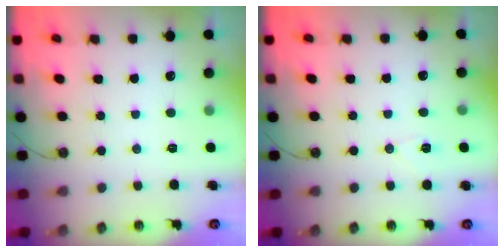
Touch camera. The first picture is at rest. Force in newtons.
{"total": 6.3, "press": 6.2, "slide": 1.1}